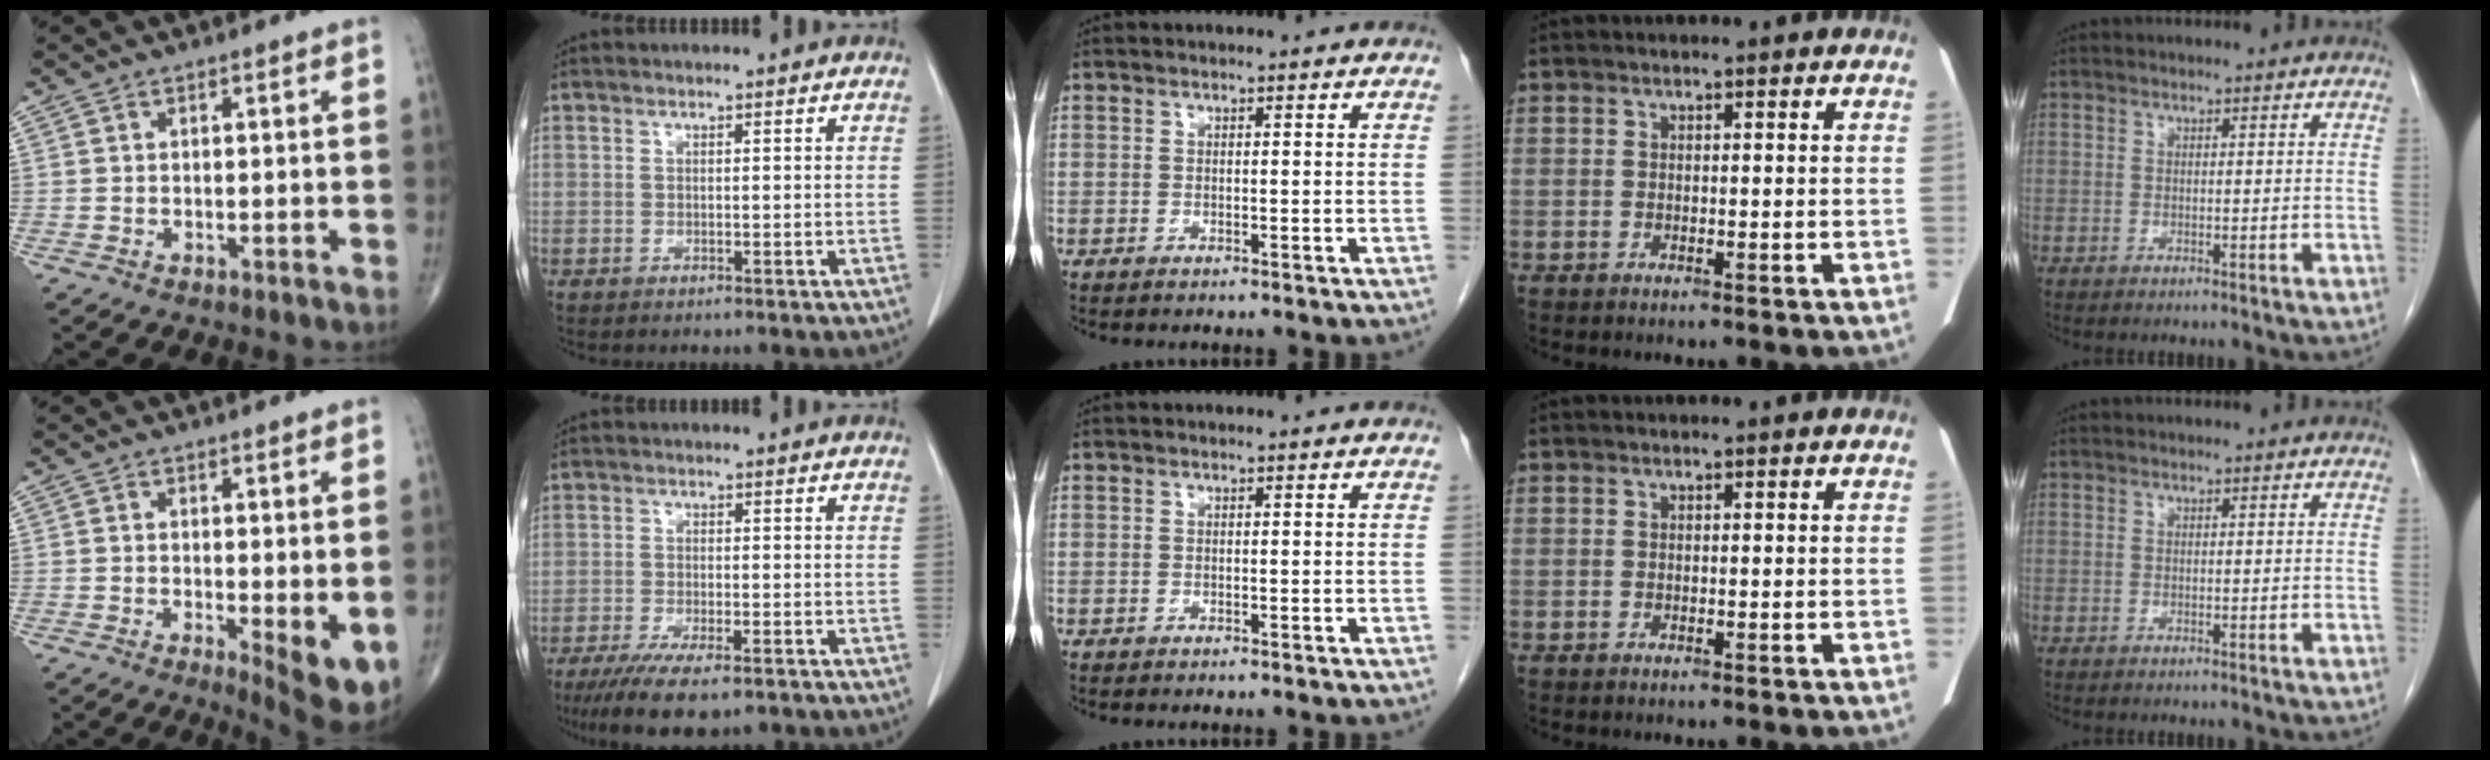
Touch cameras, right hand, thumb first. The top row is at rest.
{"thumb": {"total": 6.3, "force": [-0.8, 1.7, 6.0], "torque": [-0.084, -0.018, -0.009]}, "index": {"total": 10.0, "force": [-7.3, 2.2, 6.4], "torque": [-0.100, -0.018, -0.111]}}